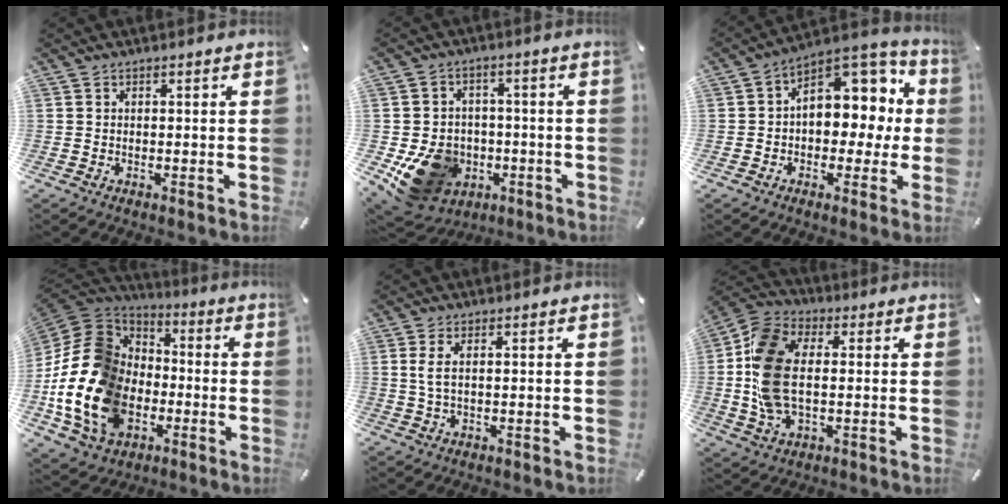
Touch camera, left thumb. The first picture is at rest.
{"total": 14.4, "force": [-4.5, 12.0, 6.6], "torque": [-0.129, 0.016, -0.069]}
{"total": 11.1, "force": [2.8, 8.5, 6.5], "torque": [-0.068, -0.029, 0.052]}
{"total": 20.8, "force": [-6.6, 16.0, 11.4], "torque": [-0.248, 0.026, -0.112]}
{"total": 3.0, "force": [0.7, 0.7, 2.9], "torque": [-0.066, -0.003, 0.009]}
{"total": 13.7, "force": [0.0, 8.3, 10.8], "torque": [-0.249, -0.001, 0.001]}